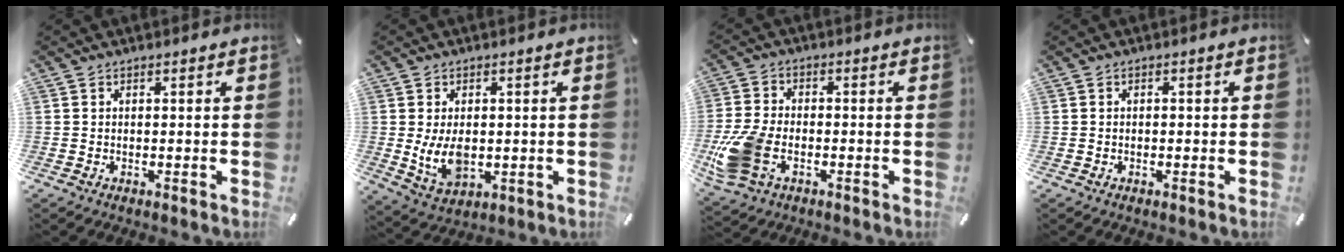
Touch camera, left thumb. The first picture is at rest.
{"total": 7.1, "force": [-0.1, 4.7, 5.4], "torque": [-0.121, -0.006, -0.004]}
{"total": 11.7, "force": [-4.0, 7.8, 7.8], "torque": [-0.182, 0.004, -0.071]}
{"total": 0.7, "force": [-0.2, 0.4, 0.4], "torque": [-0.009, 0.002, -0.006]}